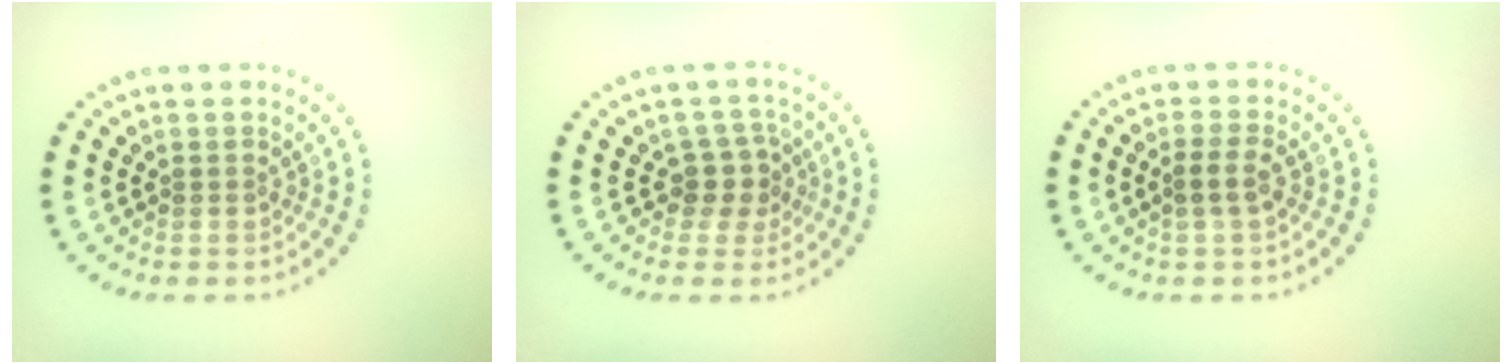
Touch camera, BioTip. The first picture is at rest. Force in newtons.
{"total": 2.5, "press": 1.9, "slide": 1.5}
{"total": 1.6, "press": 1.4, "slide": 0.9}